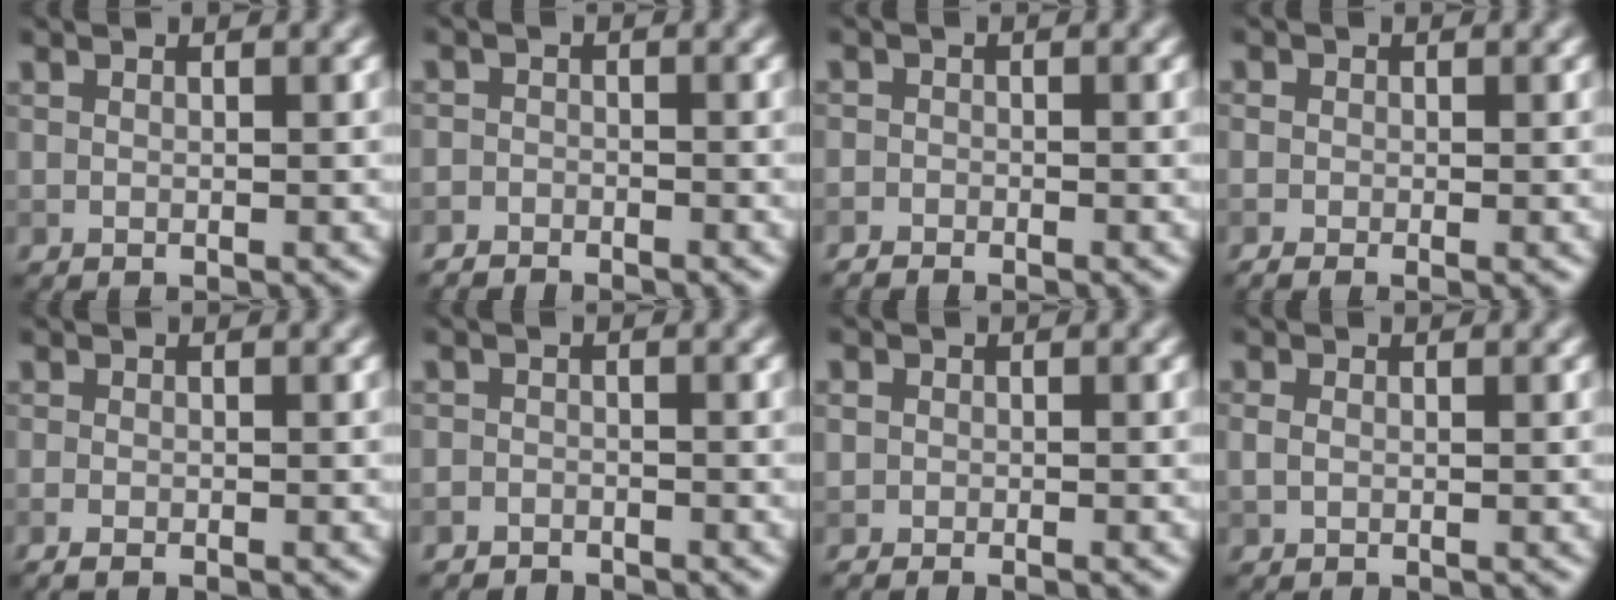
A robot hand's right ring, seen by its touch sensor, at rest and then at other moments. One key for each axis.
{"total": 2.4, "fx": -2.3, "fy": 0.6, "fz": 0.1, "tx": 0.004, "ty": 0.001, "tz": -0.047}
{"total": 1.7, "fx": -1.7, "fy": 0.3, "fz": 0.2, "tx": -0.006, "ty": 0.002, "tz": -0.034}
{"total": 1.5, "fx": -0.8, "fy": 0.9, "fz": 1.0, "tx": -0.017, "ty": -0.003, "tz": -0.013}
{"total": 1.4, "fx": -0.8, "fy": 0.6, "fz": 1.1, "tx": -0.021, "ty": -0.003, "tz": -0.010}
{"total": 1.9, "fx": -1.7, "fy": 0.7, "fz": -0.2, "tx": 0.013, "ty": 0.004, "tz": -0.034}
{"total": 1.4, "fx": -1.0, "fy": 0.9, "fz": 0.3, "tx": 0.003, "ty": 0.000, "tz": -0.015}
{"total": 0.7, "fx": 0.1, "fy": 0.6, "fz": 0.4, "tx": -0.010, "ty": 0.005, "tz": -0.002}